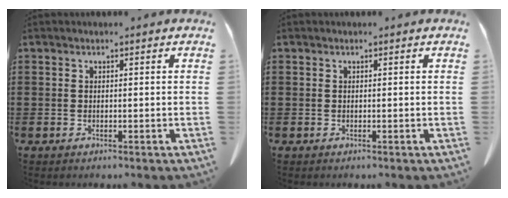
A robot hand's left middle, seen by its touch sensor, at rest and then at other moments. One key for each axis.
{"total": 0.0}